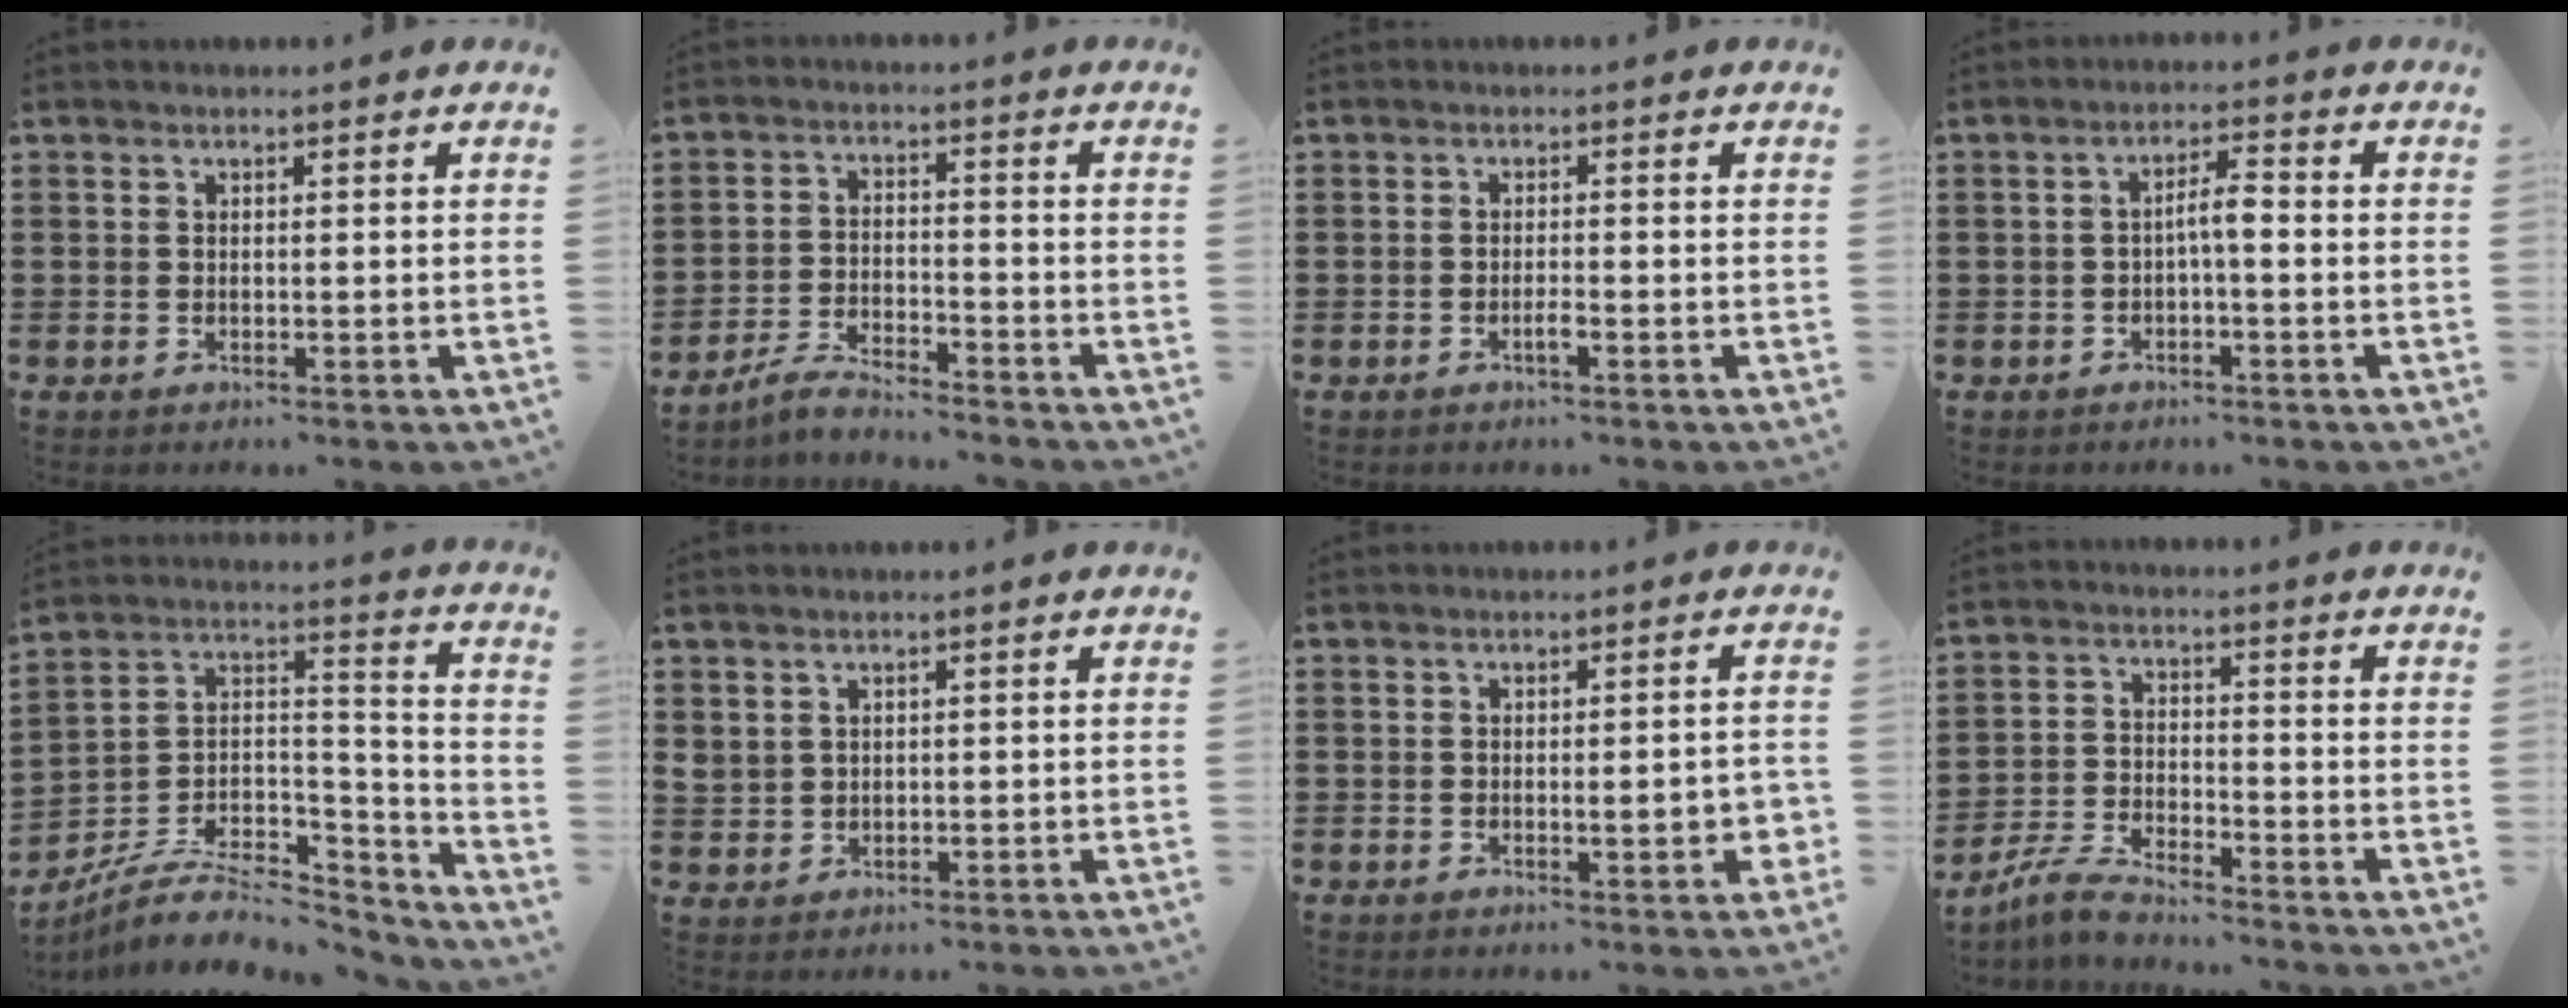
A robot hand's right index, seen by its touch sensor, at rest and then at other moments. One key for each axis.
{"total": 4.3, "fx": -4.1, "fy": 0.2, "fz": 1.1, "tx": -0.027, "ty": 0.003, "tz": -0.084}
{"total": 1.6, "fx": -0.9, "fy": 0.0, "fz": 1.3, "tx": -0.025, "ty": -0.004, "tz": -0.015}
{"total": 3.3, "fx": -0.6, "fy": 0.6, "fz": 3.2, "tx": -0.061, "ty": 0.006, "tz": -0.015}
{"total": 8.4, "fx": -6.5, "fy": 3.6, "fz": 3.9, "tx": -0.074, "ty": 0.010, "tz": -0.124}
{"total": 1.7, "fx": 1.1, "fy": 1.2, "fz": 0.3, "tx": -0.012, "ty": 0.004, "tz": 0.022}
{"total": 3.5, "fx": -0.4, "fy": 0.7, "fz": 3.4, "tx": -0.046, "ty": -0.002, "tz": -0.009}
{"total": 5.2, "fx": -5.0, "fy": 0.2, "fz": 1.6, "tx": -0.049, "ty": -0.007, "tz": -0.101}